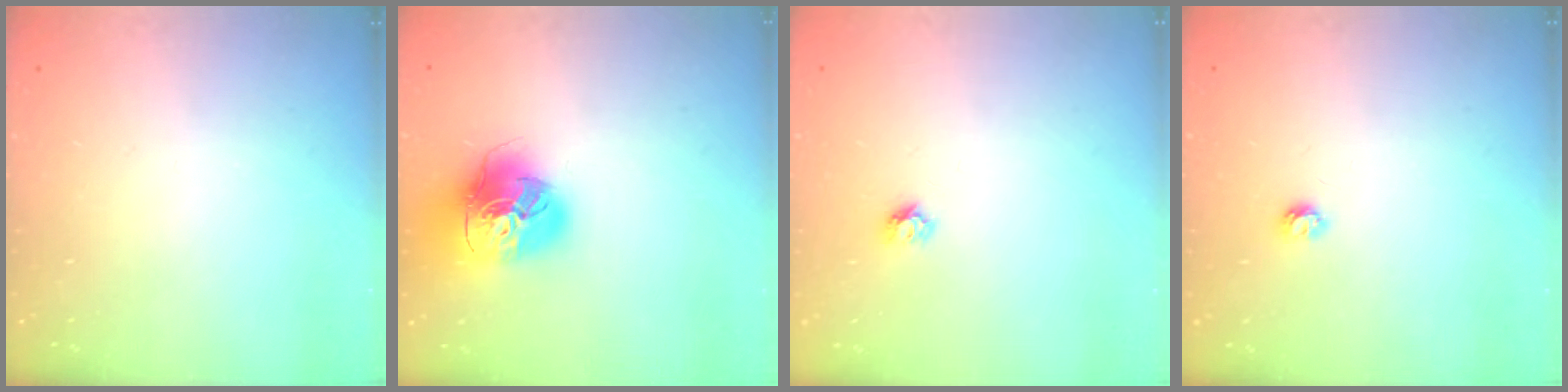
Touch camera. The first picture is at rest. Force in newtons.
{"total": 19.5, "press": 19.4, "slide": 2.2}
{"total": 4.2, "press": 4.2, "slide": 0.4}
{"total": 3.4, "press": 3.4, "slide": 0.5}